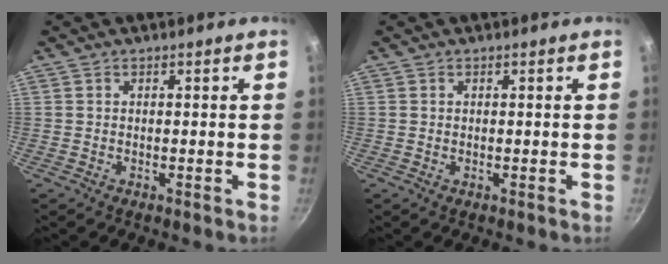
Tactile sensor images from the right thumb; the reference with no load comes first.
{"total": 0.0}